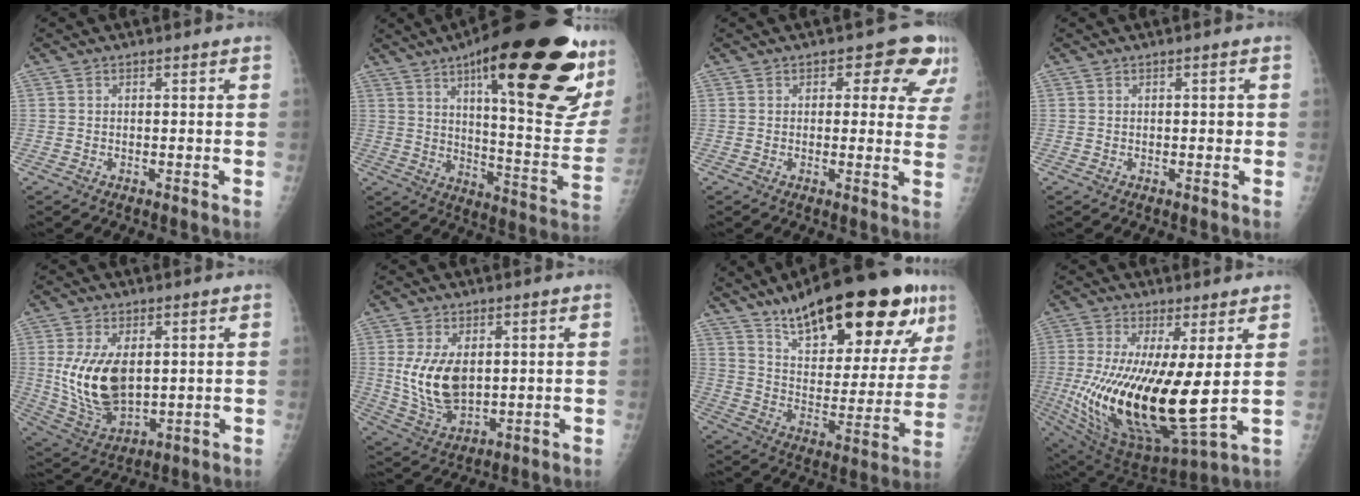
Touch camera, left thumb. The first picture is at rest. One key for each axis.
{"total": 35.1, "fx": 17.5, "fy": 9.6, "fz": 28.9, "tx": -0.313, "ty": -0.036, "tz": 0.268}
{"total": 8.2, "fx": 4.4, "fy": 4.7, "fz": 5.1, "tx": -0.010, "ty": -0.016, "tz": 0.037}
{"total": 0.9, "fx": 0.0, "fy": 0.5, "fz": 0.7, "tx": -0.001, "ty": 0.002, "tz": -0.003}
{"total": 13.7, "fx": 1.7, "fy": 8.0, "fz": 11.0, "tx": -0.197, "ty": -0.019, "tz": 0.049}
{"total": 11.1, "fx": 1.4, "fy": 6.7, "fz": 8.8, "tx": -0.155, "ty": -0.016, "tz": 0.043}
{"total": 29.3, "fx": 17.9, "fy": 9.9, "fz": 21.0, "tx": -0.278, "ty": -0.047, "tz": 0.276}
{"total": 22.3, "fx": -0.1, "fy": 6.9, "fz": 21.2, "tx": -0.430, "ty": -0.051, "tz": 0.021}